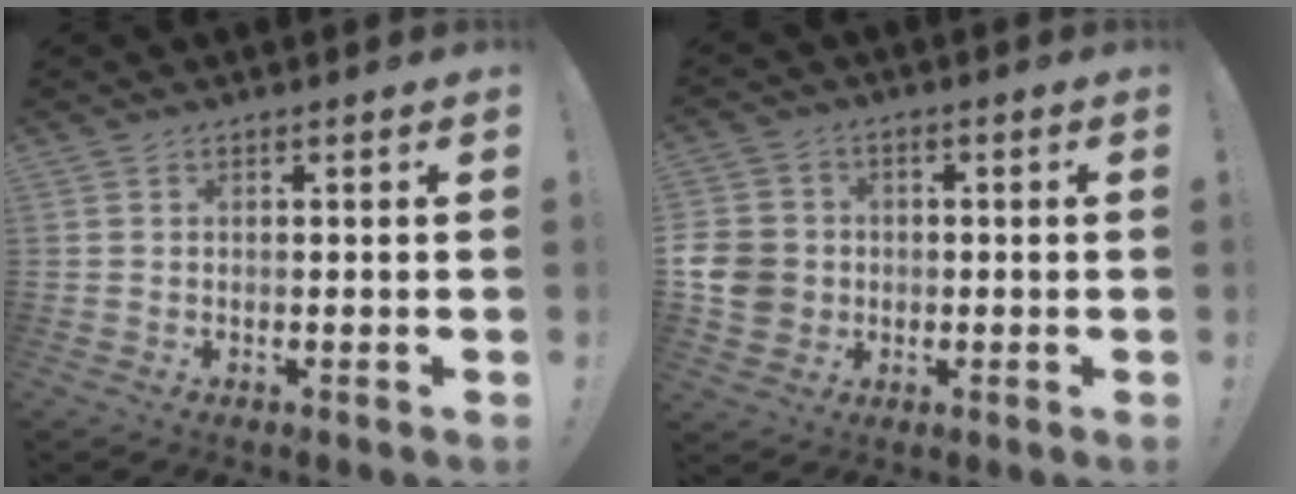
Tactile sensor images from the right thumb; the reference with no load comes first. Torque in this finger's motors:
{"motor_torque": [0.05, 0.02, 0.00, -0.03, 0.00]}